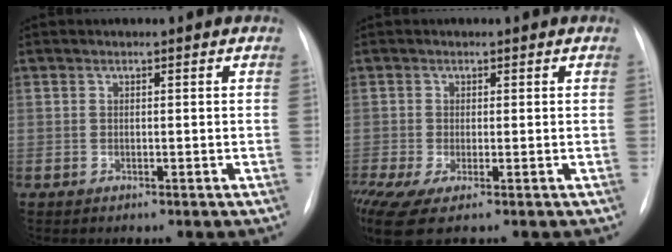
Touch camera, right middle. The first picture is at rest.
{"total": 6.4, "force": [-3.7, 1.4, 5.0], "torque": [-0.101, -0.016, -0.071]}